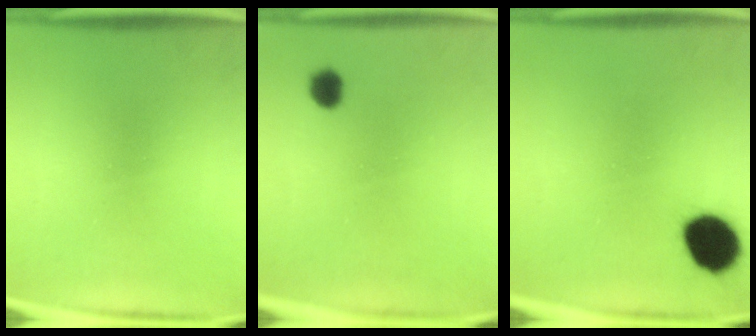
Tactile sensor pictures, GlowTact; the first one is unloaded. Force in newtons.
{"total": 2.7}
{"total": 11.1}